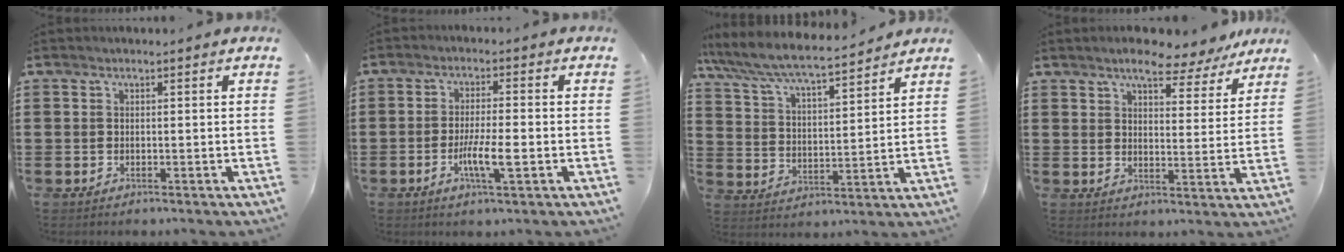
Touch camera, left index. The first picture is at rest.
{"total": 5.6, "force": [-1.8, 0.9, 5.2], "torque": [-0.099, -0.005, -0.034]}
{"total": 6.4, "force": [5.9, 0.4, 2.4], "torque": [-0.072, -0.037, 0.096]}
{"total": 6.6, "force": [5.8, 1.6, 2.8], "torque": [-0.057, -0.022, 0.100]}